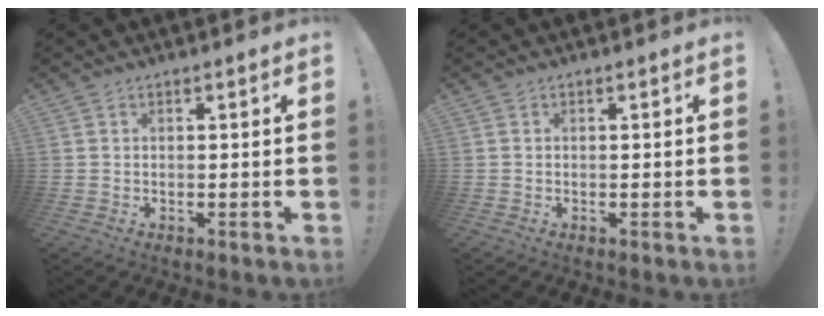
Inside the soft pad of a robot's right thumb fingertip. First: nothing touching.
{"total": 0.0}